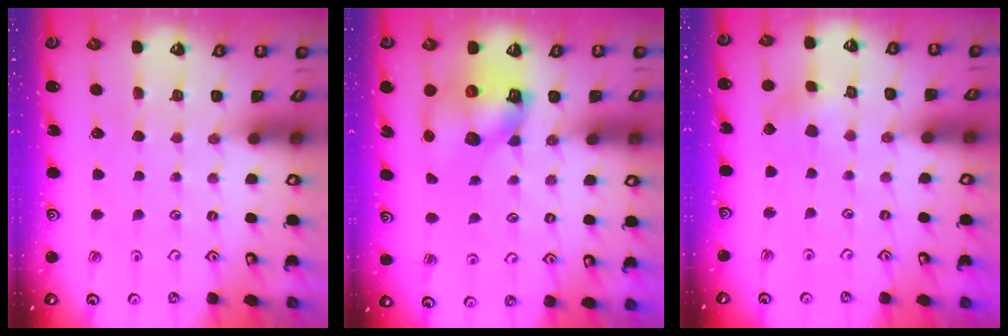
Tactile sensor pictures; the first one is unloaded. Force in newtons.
{"total": 10.7, "press": 10.6, "slide": 1.6}
{"total": 2.8, "press": 2.8, "slide": 0.3}